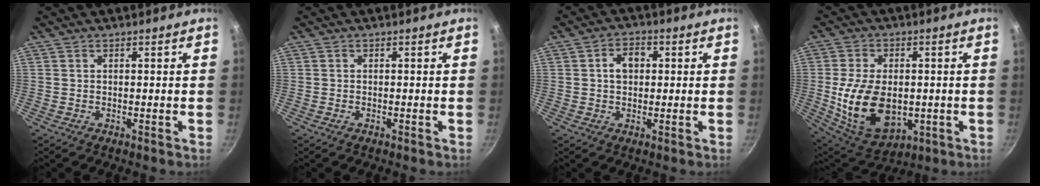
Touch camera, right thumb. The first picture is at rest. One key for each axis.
{"total": 0.0}
{"total": 4.6, "fx": 0.7, "fy": 3.5, "fz": 3.0, "tx": -0.023, "ty": 0.009, "tz": 0.007}
{"total": 16.0, "fx": -1.4, "fy": 10.4, "fz": 12.1, "tx": -0.204, "ty": -0.009, "tz": -0.004}